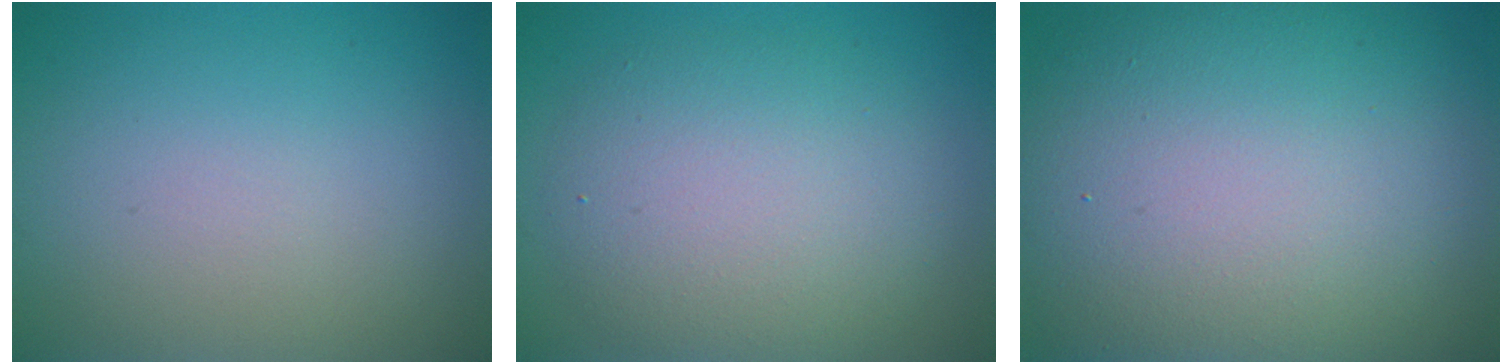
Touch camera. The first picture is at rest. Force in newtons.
{"total": 6.1, "press": 6.1, "slide": 0.1}
{"total": 16.4, "press": 16.4, "slide": 0.9}